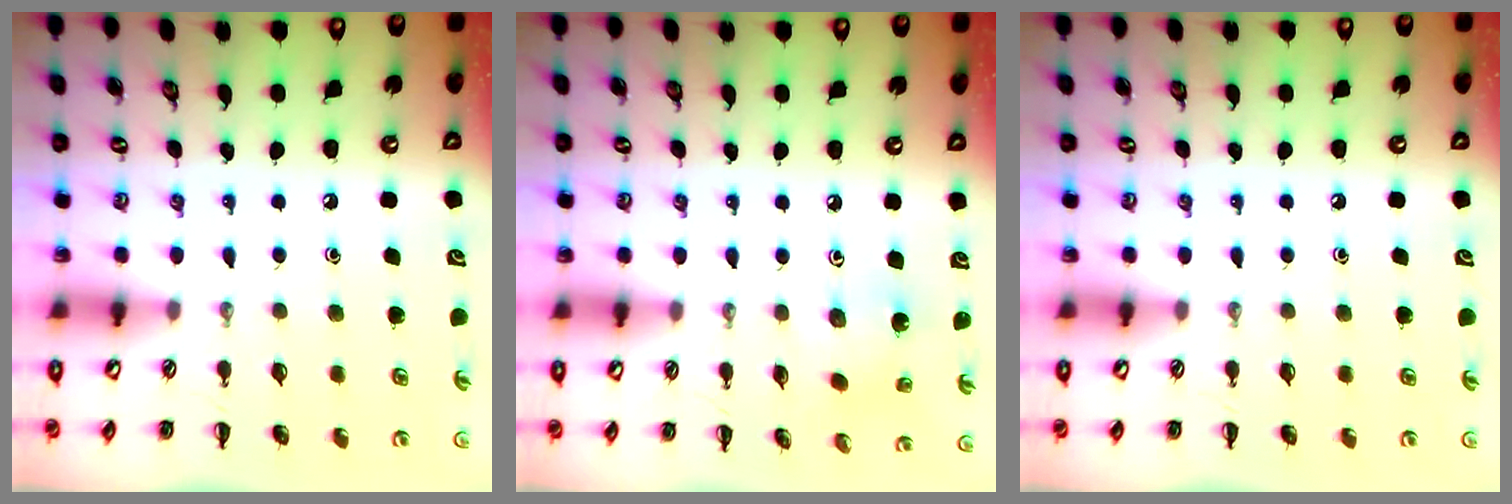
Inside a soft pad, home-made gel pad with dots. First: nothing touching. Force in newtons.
{"total": 1.7, "press": 1.7, "slide": 0.5}
{"total": 0.0}